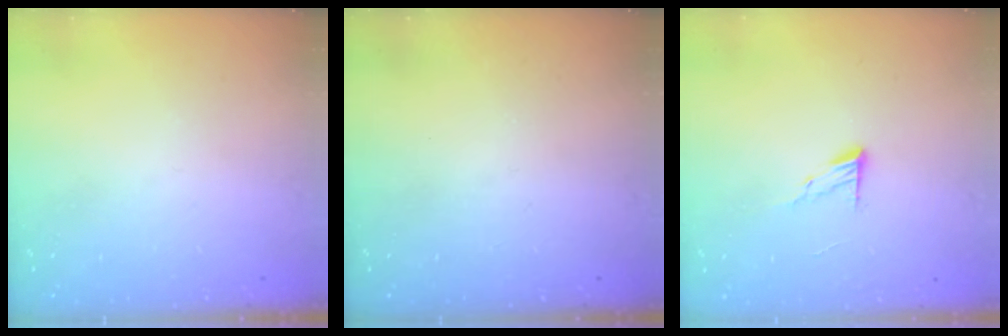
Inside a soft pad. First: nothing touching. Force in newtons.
{"total": 0.0}
{"total": 7.9, "press": 7.9, "slide": 0.7}